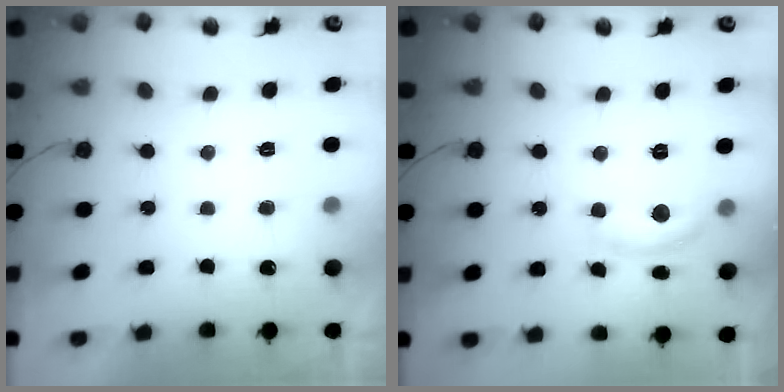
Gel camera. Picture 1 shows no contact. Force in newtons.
{"total": 10.3, "press": 10.3, "slide": 0.6}